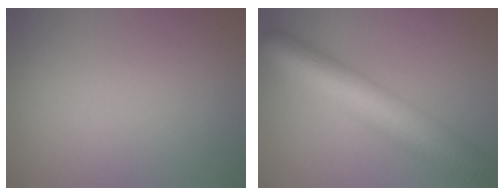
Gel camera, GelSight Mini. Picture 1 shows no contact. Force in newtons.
{"total": 9.7, "press": 9.7, "slide": 0.3}